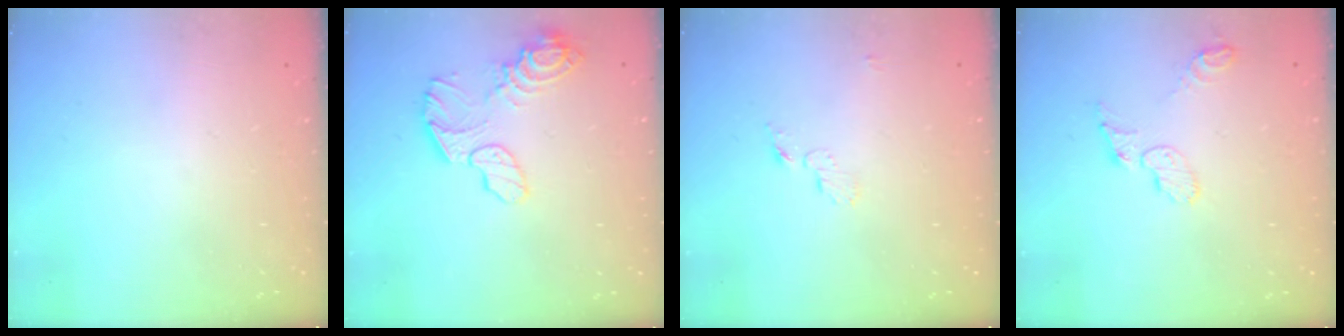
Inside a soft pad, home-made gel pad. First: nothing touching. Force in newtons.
{"total": 13.0, "press": 13.0, "slide": 1.1}
{"total": 3.9, "press": 3.9, "slide": 0.2}
{"total": 6.1, "press": 6.1, "slide": 0.3}